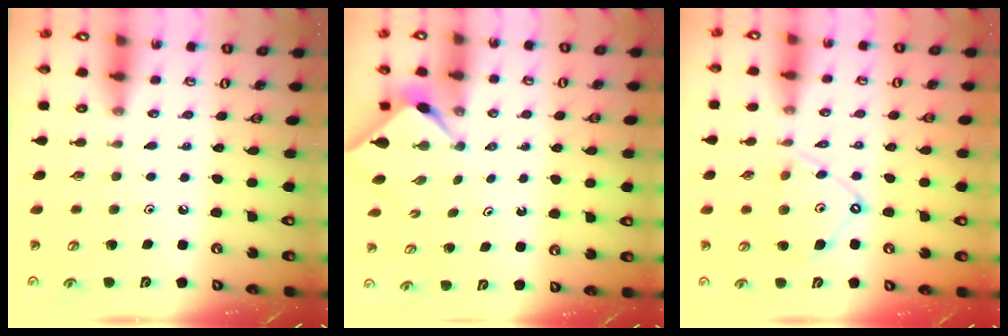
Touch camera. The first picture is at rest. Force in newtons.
{"total": 2.4, "press": 2.4, "slide": 0.1}
{"total": 10.7, "press": 10.7, "slide": 0.9}